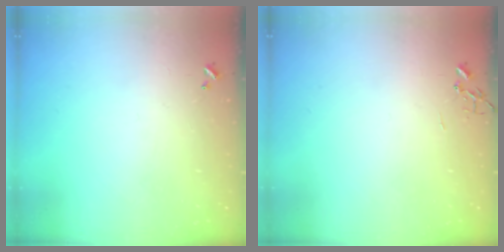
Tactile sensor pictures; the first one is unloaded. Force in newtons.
{"total": 0.0}